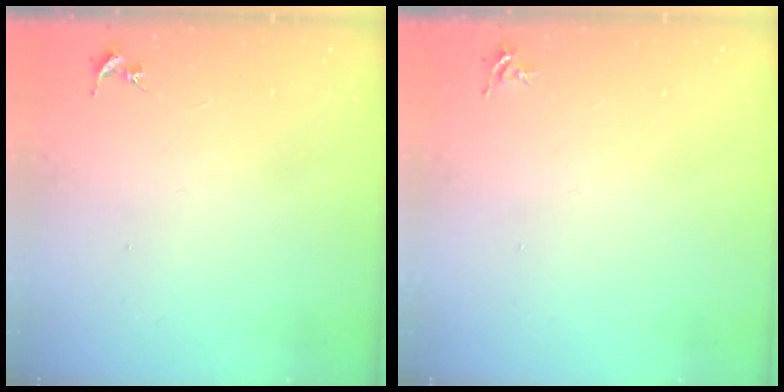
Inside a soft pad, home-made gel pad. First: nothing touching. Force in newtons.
{"total": 4.4, "press": 4.4, "slide": 0.6}